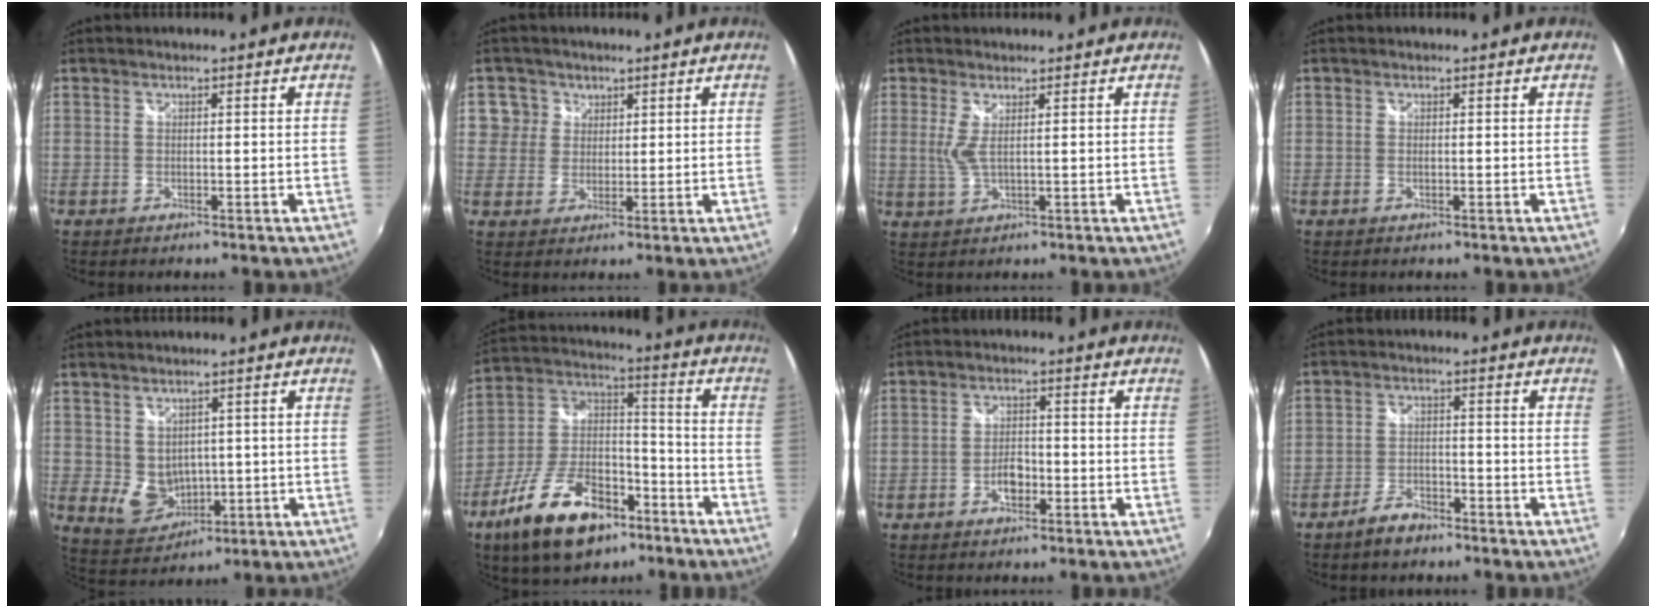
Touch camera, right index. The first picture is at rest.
{"total": 4.8, "force": [1.7, 4.4, 0.2], "torque": [0.014, 0.022, 0.029]}
{"total": 3.1, "force": [0.8, 0.3, 3.0], "torque": [-0.063, -0.006, 0.015]}
{"total": 0.6, "force": [0.0, 0.1, 0.6], "torque": [-0.014, 0.000, -0.003]}
{"total": 6.2, "force": [0.4, 5.3, 3.2], "torque": [-0.062, -0.005, 0.027]}
{"total": 20.0, "force": [-11.8, 9.8, 12.7], "torque": [-0.254, 0.005, -0.198]}
{"total": 3.7, "force": [-1.7, 2.0, 2.6], "torque": [-0.051, 0.004, -0.030]}
{"total": 5.1, "force": [-4.0, 2.1, 2.3], "torque": [-0.061, 0.004, -0.068]}